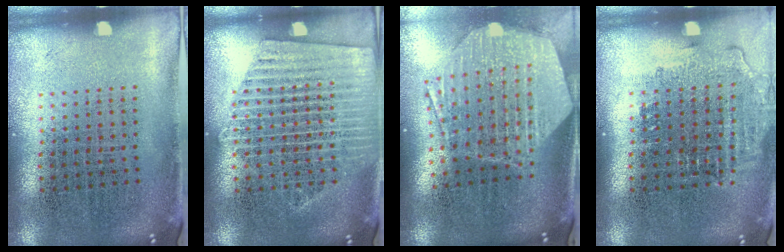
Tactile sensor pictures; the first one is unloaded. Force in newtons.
{"total": 1.6, "press": 1.6, "slide": 0.2}
{"total": 2.9, "press": 2.3, "slide": 1.8}
{"total": 1.3, "press": 1.1, "slide": 0.6}